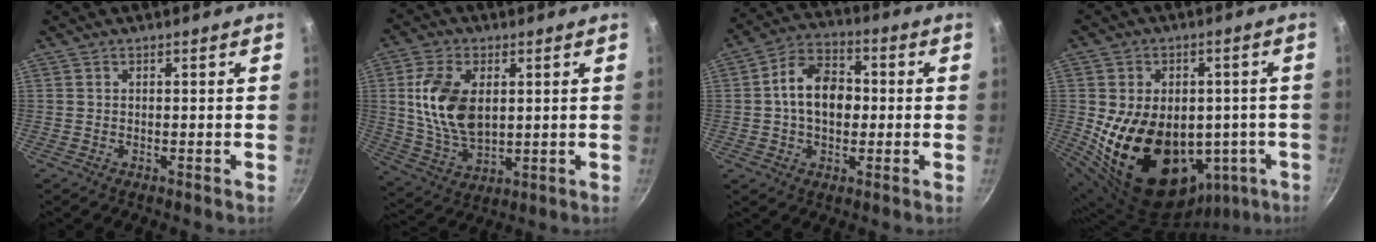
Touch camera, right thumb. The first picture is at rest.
{"total": 13.8, "force": [2.4, 8.3, 10.8], "torque": [-0.195, -0.016, 0.052]}
{"total": 11.8, "force": [0.1, 8.2, 8.4], "torque": [-0.109, 0.026, -0.013]}
{"total": 23.8, "force": [-3.8, 17.0, 16.2], "torque": [-0.239, 0.016, -0.031]}